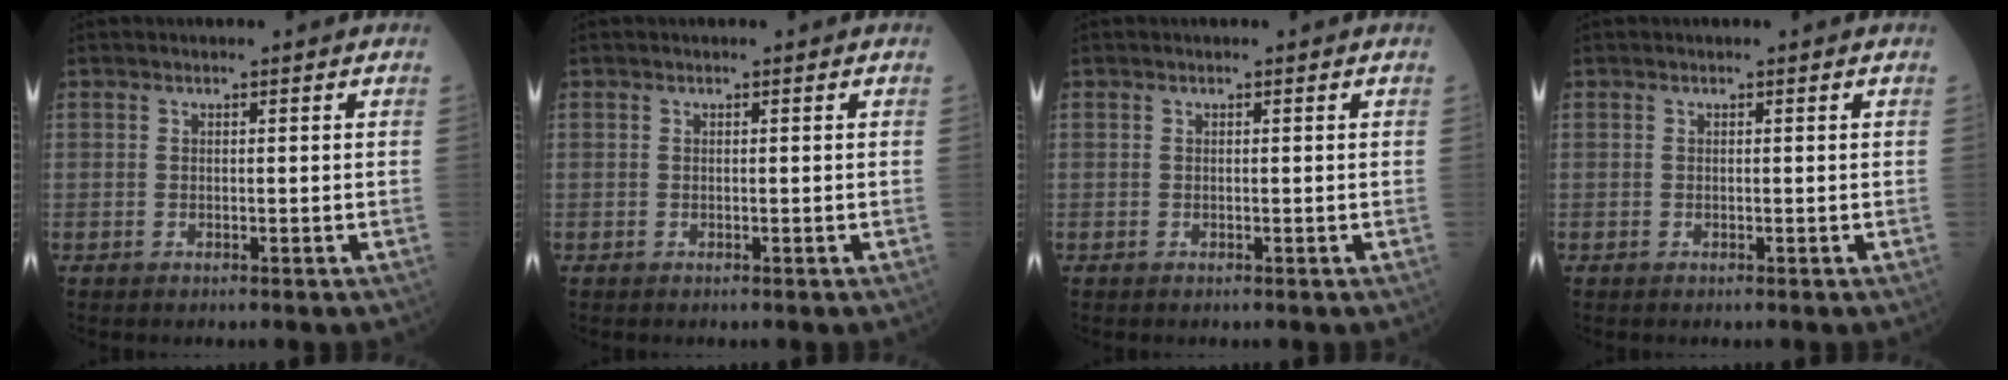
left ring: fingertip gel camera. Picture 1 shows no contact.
{"total": 0.0}
{"total": 0.0}
{"total": 0.0}